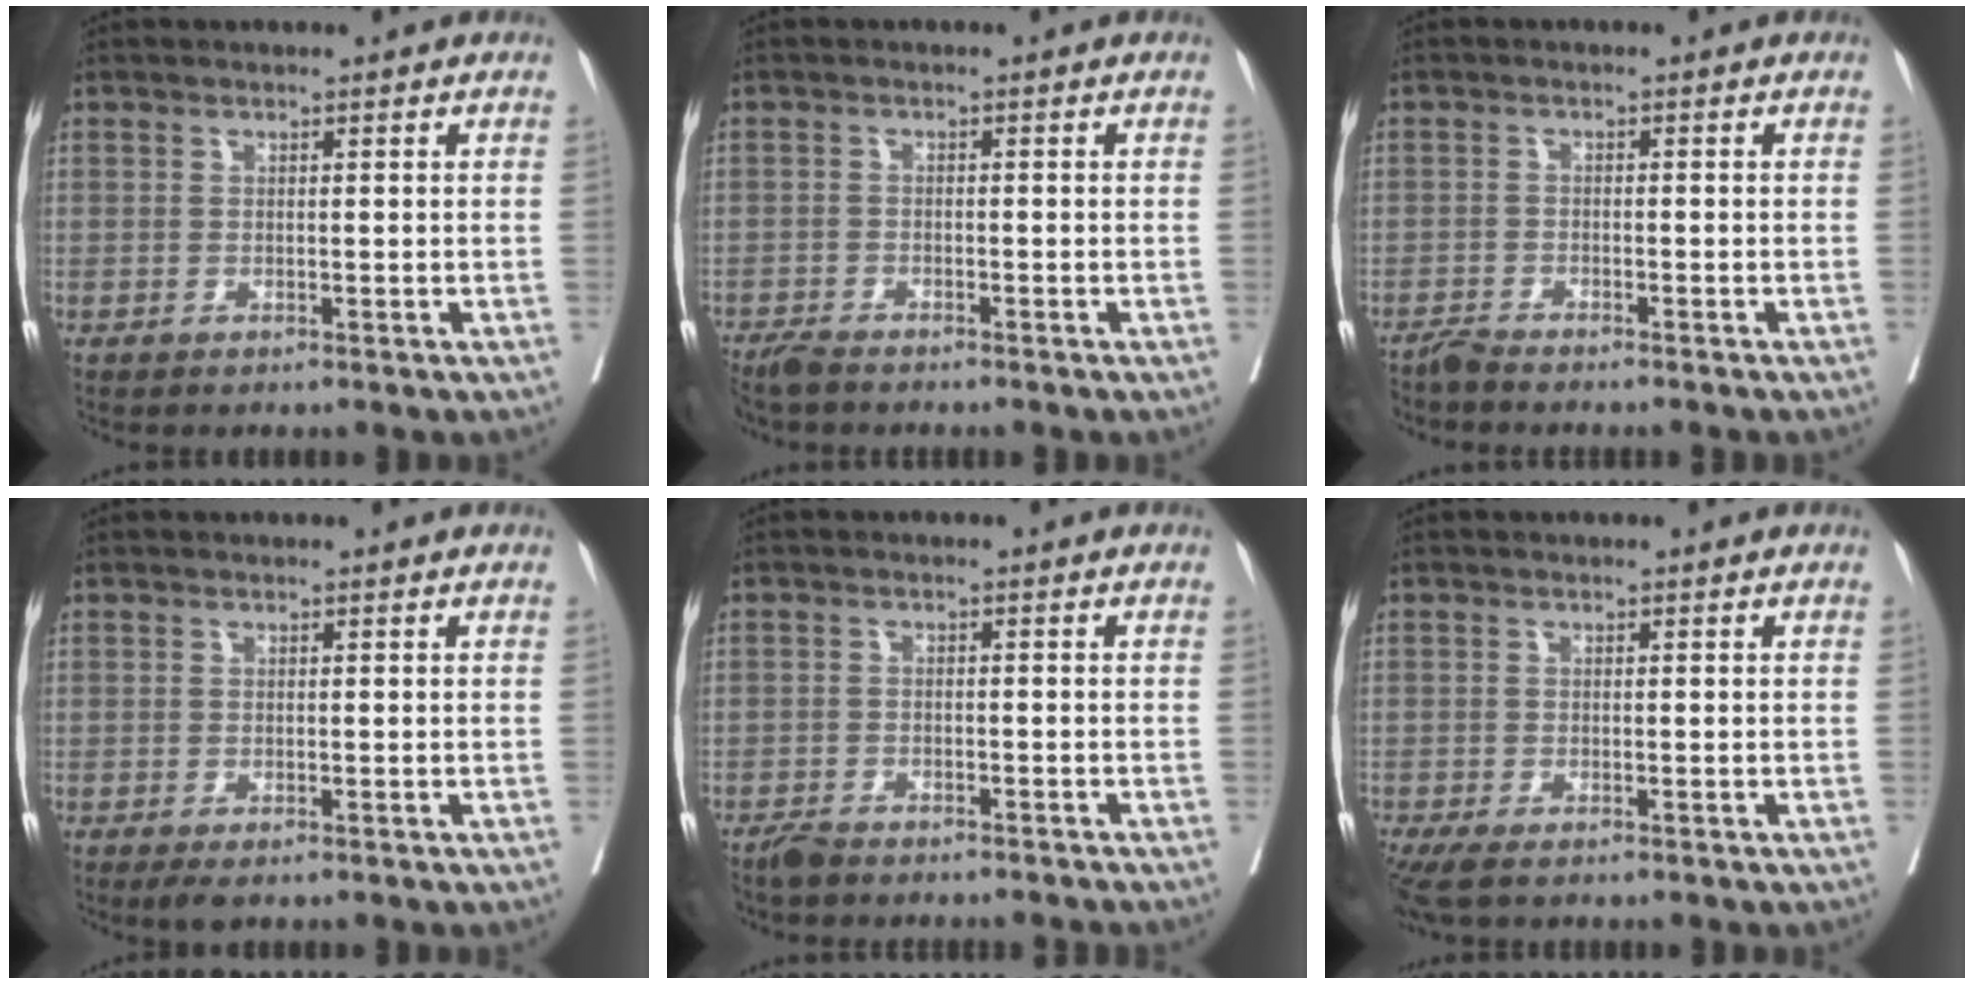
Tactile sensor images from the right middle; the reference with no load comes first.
{"total": 3.8, "force": [-3.5, 0.5, 1.5], "torque": [-0.022, -0.010, -0.060]}
{"total": 2.5, "force": [-2.5, -0.4, 0.5], "torque": [-0.003, -0.003, -0.042]}
{"total": 1.8, "force": [-1.2, 0.6, 1.3], "torque": [-0.014, -0.005, -0.014]}
{"total": 4.5, "force": [-4.3, 0.6, 1.0], "torque": [-0.010, -0.008, -0.068]}
{"total": 4.5, "force": [-3.5, 1.1, 2.6], "torque": [-0.046, -0.015, -0.058]}